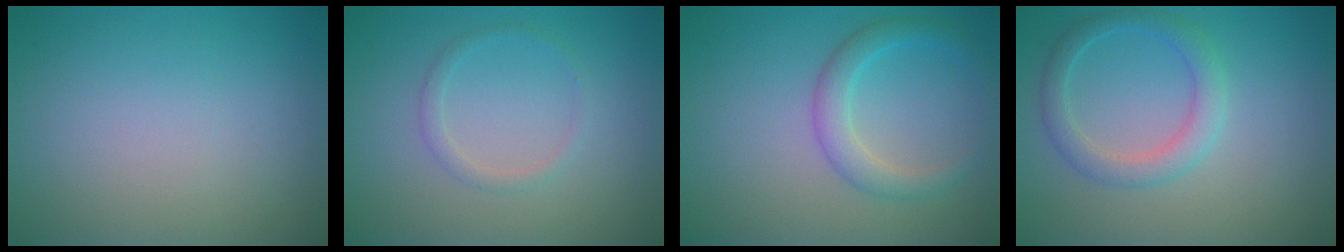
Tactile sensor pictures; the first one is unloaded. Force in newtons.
{"total": 1.2, "press": 1.2, "slide": 0.0}
{"total": 2.7, "press": 2.7, "slide": 0.1}
{"total": 2.7, "press": 2.7, "slide": 0.1}